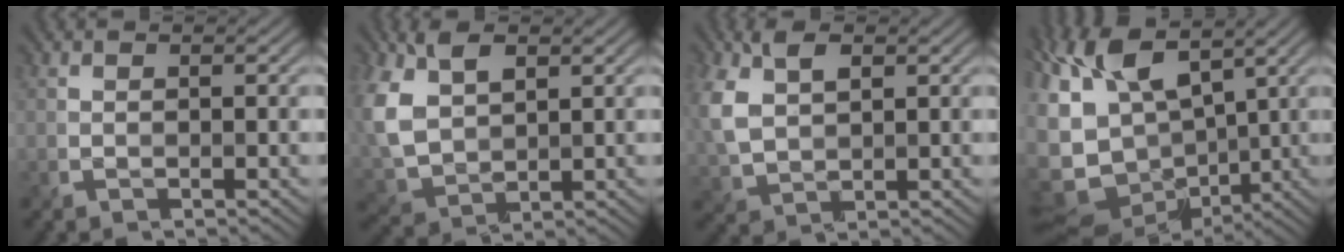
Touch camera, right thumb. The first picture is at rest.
{"total": 9.0, "force": [3.0, 5.8, 6.3], "torque": [-0.172, -0.002, 0.062]}
{"total": 7.2, "force": [2.1, 4.4, 5.3], "torque": [-0.138, 0.004, 0.042]}
{"total": 14.9, "force": [3.7, 9.3, 11.0], "torque": [-0.248, -0.004, 0.087]}